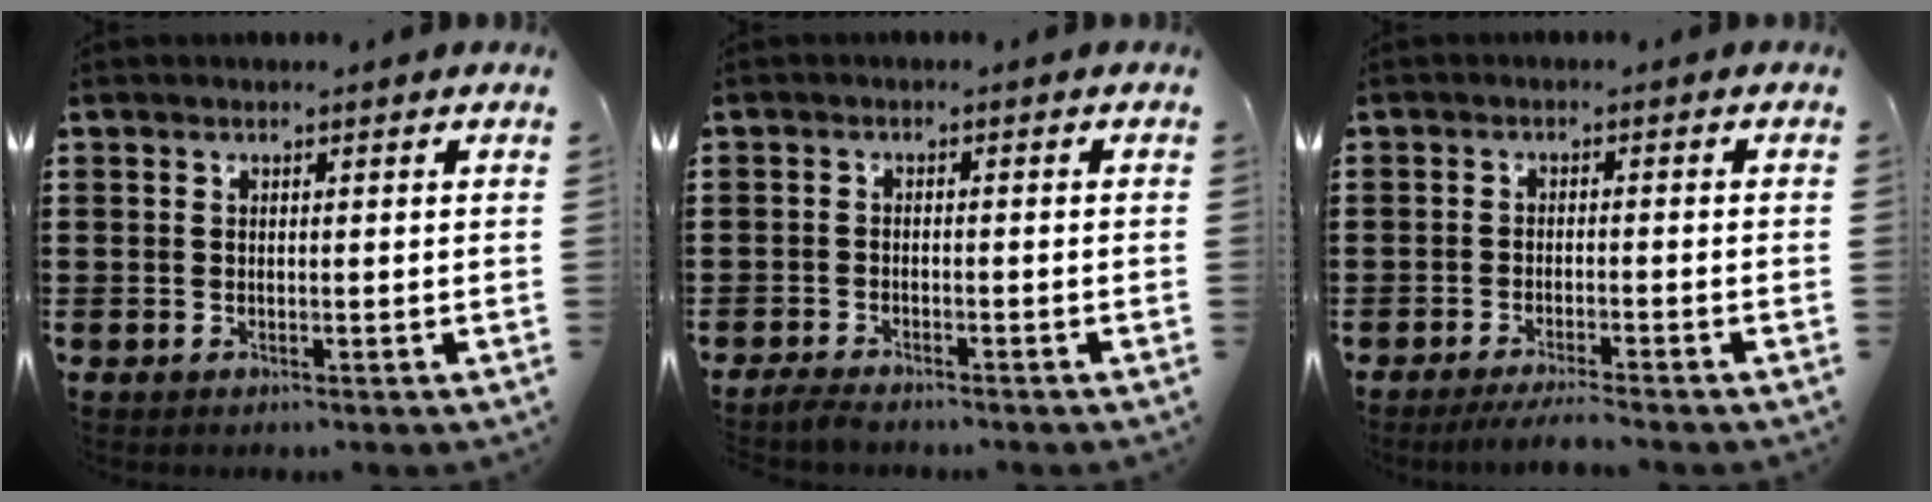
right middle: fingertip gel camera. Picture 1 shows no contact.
{"total": 1.9, "force": [-1.9, 0.2, 0.4], "torque": [-0.018, 0.000, -0.040]}
{"total": 2.9, "force": [-2.7, -0.2, 1.2], "torque": [-0.018, -0.001, -0.051]}